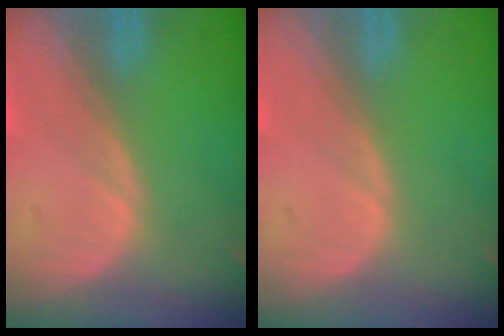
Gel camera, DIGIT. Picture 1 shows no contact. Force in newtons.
{"total": 0.0}